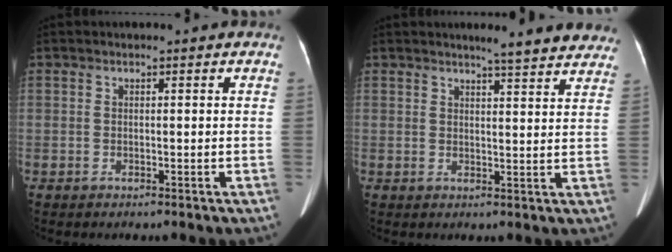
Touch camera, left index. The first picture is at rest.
{"total": 8.7, "force": [7.9, 0.6, 3.5], "torque": [-0.036, -0.004, 0.077]}